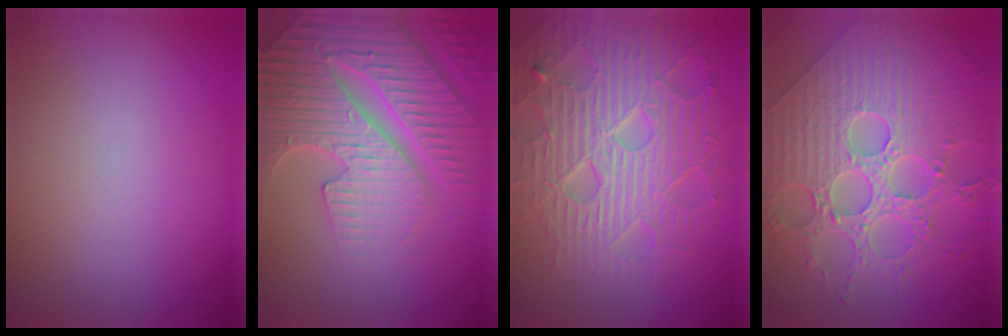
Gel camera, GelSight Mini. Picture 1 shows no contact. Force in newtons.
{"total": 7.6, "press": 7.4, "slide": 1.8}
{"total": 9.9, "press": 6.6, "slide": 7.4}
{"total": 9.4, "press": 7.1, "slide": 6.1}